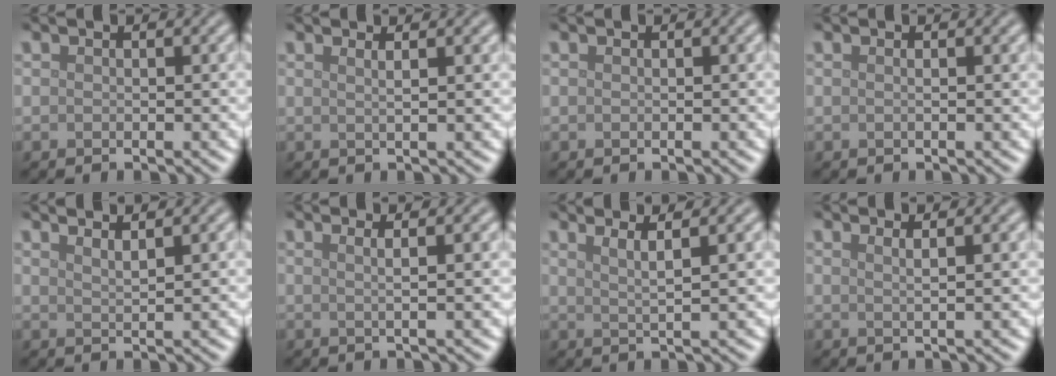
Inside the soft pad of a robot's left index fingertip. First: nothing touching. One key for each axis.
{"total": 2.5, "fx": 1.3, "fy": 1.0, "fz": 1.9, "tx": -0.011, "ty": 0.007, "tz": -0.009}
{"total": 0.0}
{"total": 1.0, "fx": 0.2, "fy": 0.3, "fz": 1.0, "tx": -0.011, "ty": 0.002, "tz": -0.002}
{"total": 2.5, "fx": 2.0, "fy": 0.7, "fz": 1.3, "tx": 0.001, "ty": 0.010, "tz": 0.010}
{"total": 3.5, "fx": 1.5, "fy": 1.4, "fz": 2.9, "tx": -0.025, "ty": 0.016, "tz": -0.014}
{"total": 3.4, "fx": 2.1, "fy": 0.8, "fz": 2.6, "tx": -0.033, "ty": 0.014, "tz": 0.017}
{"total": 2.7, "fx": 1.4, "fy": 1.0, "fz": 2.1, "tx": -0.013, "ty": 0.009, "tz": -0.007}